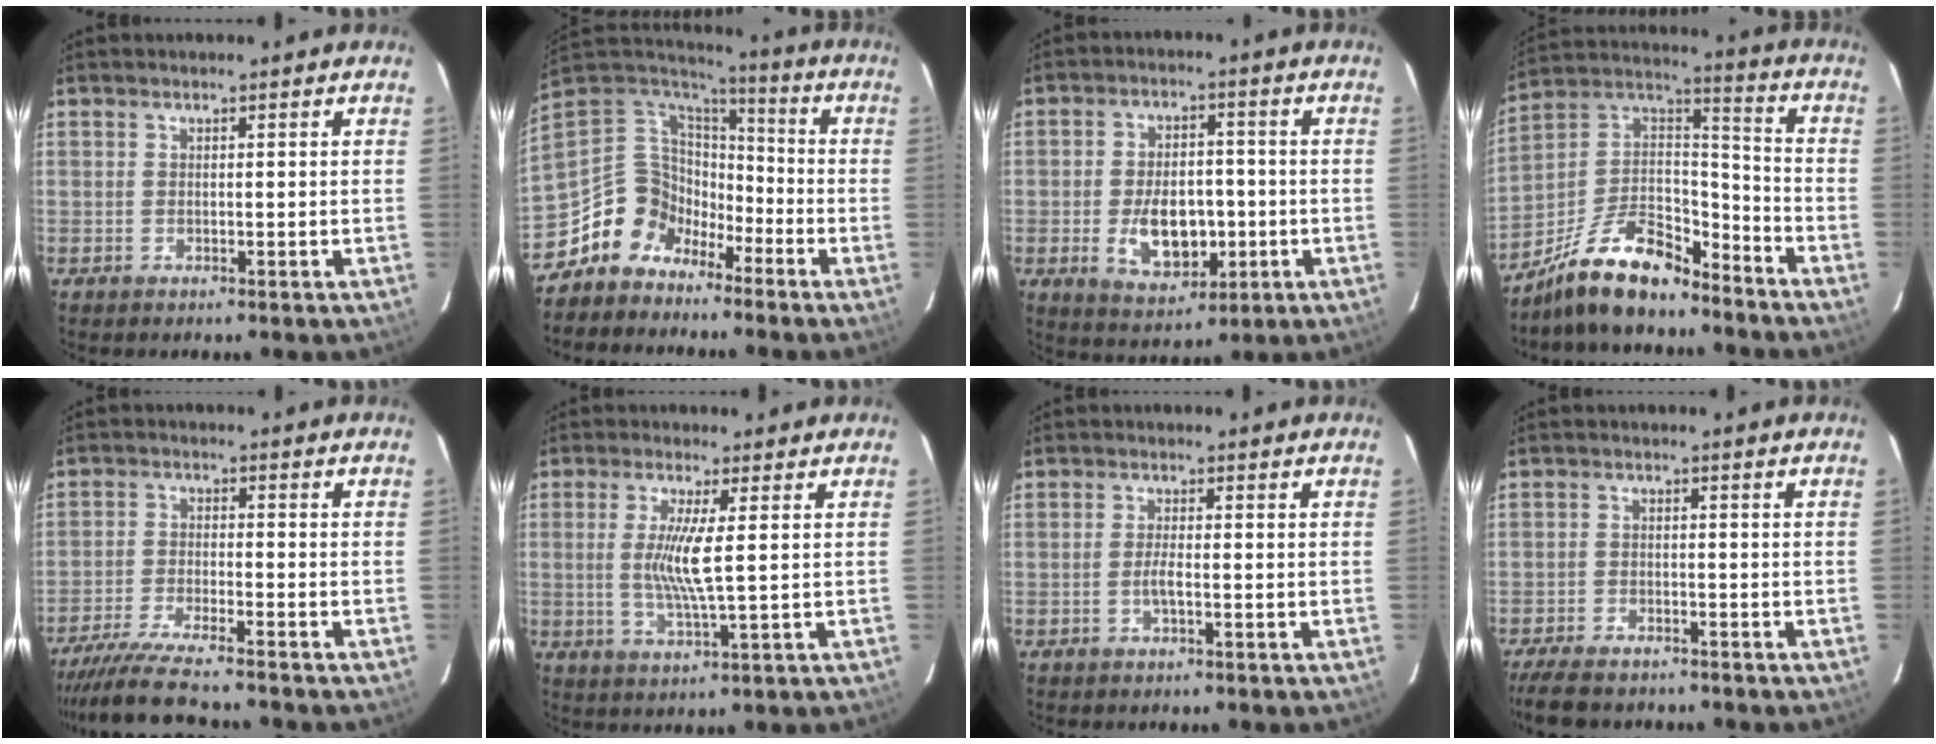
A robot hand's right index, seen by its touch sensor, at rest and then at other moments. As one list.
[{"total": 12.4, "force": [-7.9, 9.1, 2.7], "torque": [-0.077, 0.035, -0.150]}, {"total": 10.9, "force": [-2.5, 6.7, 8.3], "torque": [-0.157, 0.000, -0.025]}, {"total": 17.0, "force": [-13.0, 6.2, 9.0], "torque": [-0.198, 0.021, -0.232]}, {"total": 11.1, "force": [-10.1, 0.0, 4.6], "torque": [-0.113, -0.024, -0.178]}, {"total": 6.9, "force": [0.7, 0.2, 6.9], "torque": [-0.138, -0.011, 0.012]}, {"total": 2.0, "force": [-0.7, 0.2, 1.8], "torque": [-0.036, -0.002, -0.015]}, {"total": 8.5, "force": [-7.1, 3.2, 3.3], "torque": [-0.092, -0.013, -0.120]}]